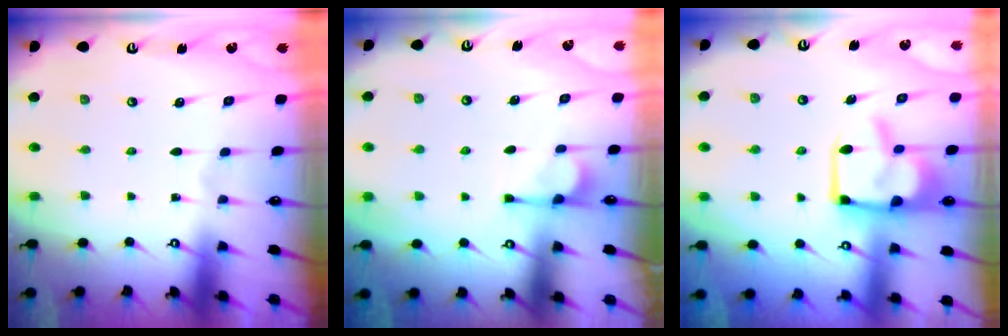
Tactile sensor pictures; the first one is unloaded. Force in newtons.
{"total": 0.8, "press": 0.1, "slide": 0.8}
{"total": 10.4, "press": 10.3, "slide": 1.4}